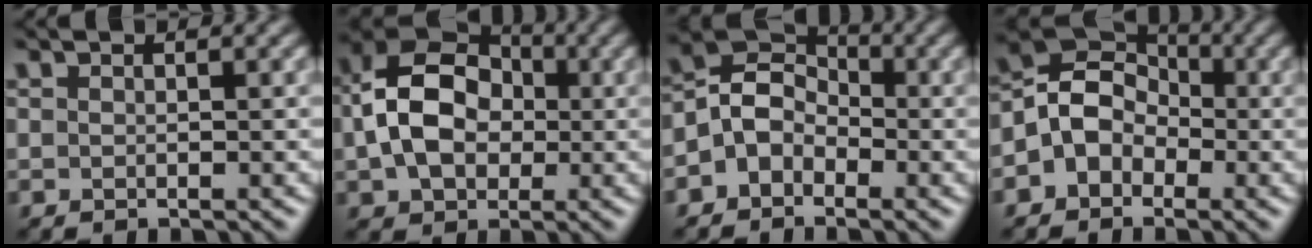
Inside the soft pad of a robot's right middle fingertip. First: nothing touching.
{"total": 8.9, "force": [0.3, 6.5, 6.1], "torque": [-0.130, 0.009, 0.003]}
{"total": 4.2, "force": [-1.3, 3.5, 2.1], "torque": [-0.028, 0.016, -0.038]}
{"total": 6.0, "force": [-0.7, 5.3, 2.7], "torque": [-0.026, 0.029, -0.043]}